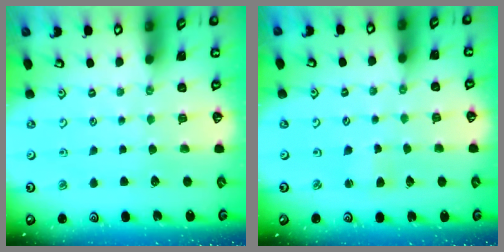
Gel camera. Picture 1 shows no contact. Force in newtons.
{"total": 2.7, "press": 2.6, "slide": 0.4}